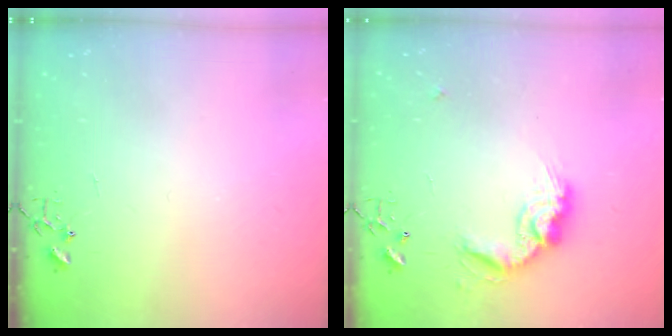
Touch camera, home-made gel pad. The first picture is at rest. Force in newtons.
{"total": 15.0, "press": 15.0, "slide": 0.6}